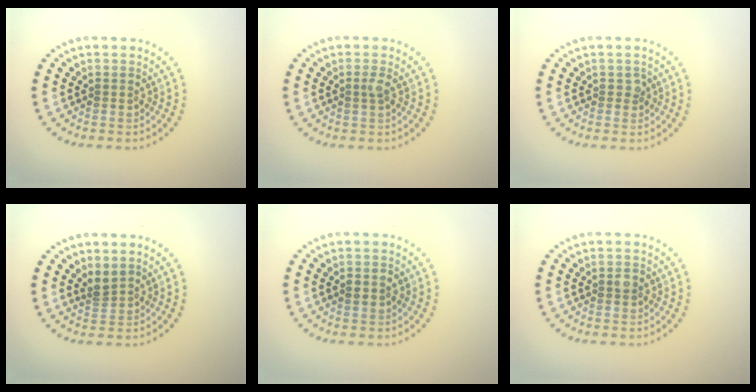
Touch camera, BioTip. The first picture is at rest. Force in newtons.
{"total": 0.8, "press": 0.6, "slide": 0.5}
{"total": 0.6, "press": 0.5, "slide": 0.4}
{"total": 1.2, "press": 0.7, "slide": 1.0}
{"total": 1.4, "press": 1.4, "slide": 0.2}
{"total": 0.9, "press": 0.9, "slide": 0.0}